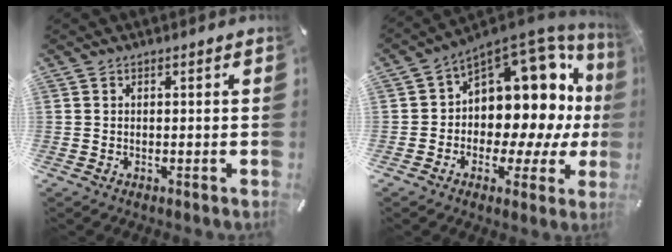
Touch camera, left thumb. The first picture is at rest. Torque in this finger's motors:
{"motor_torque": [2.28, 2.28, 0.65, -0.31, 0.17]}